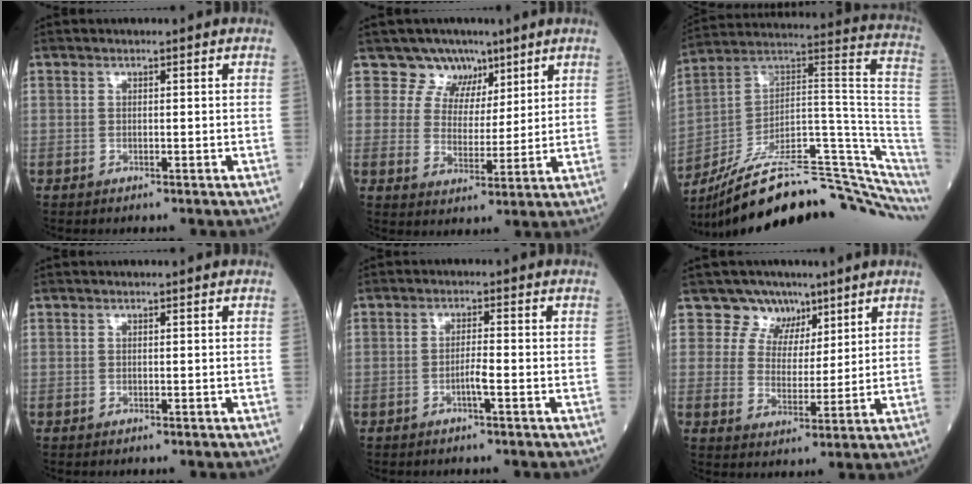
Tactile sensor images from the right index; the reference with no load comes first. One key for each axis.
{"total": 6.5, "fx": 4.4, "fy": 4.8, "fz": 0.0, "tx": 0.011, "ty": -0.003, "tz": 0.073}
{"total": 27.5, "fx": -20.4, "fy": 3.8, "fz": 18.0, "tx": -0.181, "ty": 0.046, "tz": -0.311}
{"total": 0.0}
{"total": 2.2, "fx": -1.0, "fy": -0.4, "fz": 1.9, "tx": -0.036, "ty": 0.000, "tz": -0.020}
{"total": 6.3, "fx": 4.3, "fy": 4.7, "fz": -0.1, "tx": 0.012, "ty": -0.004, "tz": 0.073}